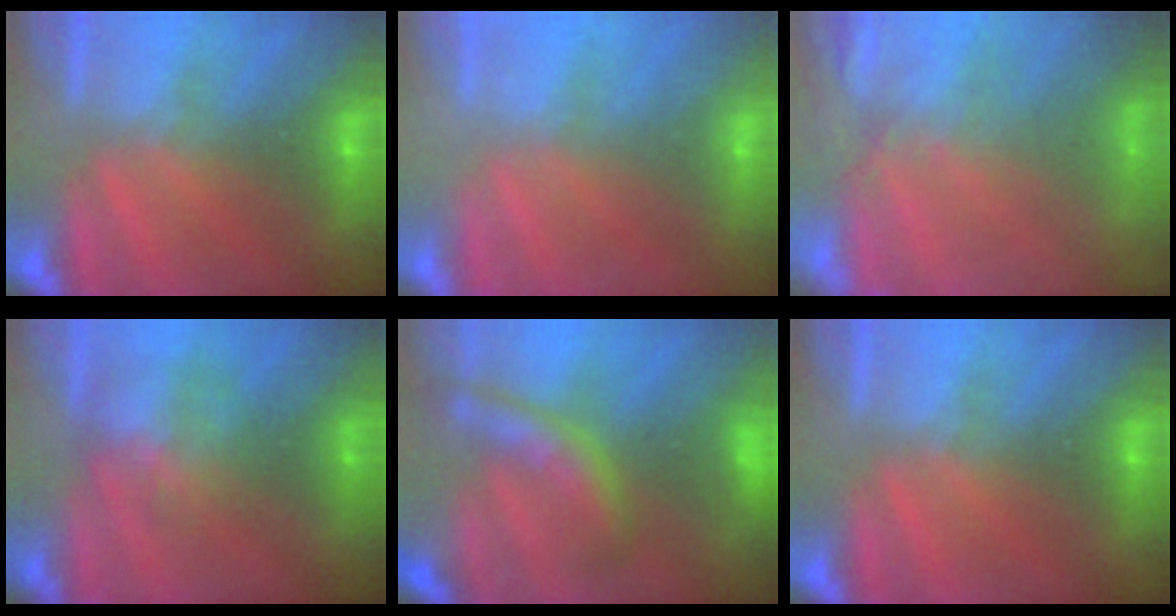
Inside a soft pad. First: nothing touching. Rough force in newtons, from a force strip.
{"total": 2.3}
{"total": 7.7}
{"total": 2.9}
{"total": 5.8}
{"total": 0.0}